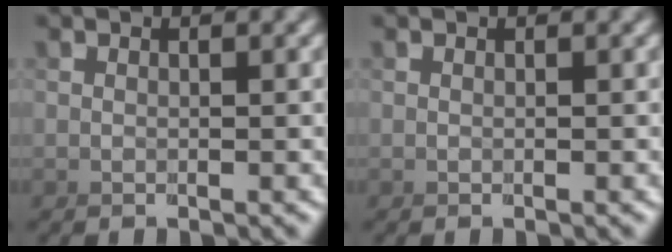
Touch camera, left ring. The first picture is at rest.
{"total": 0.0}